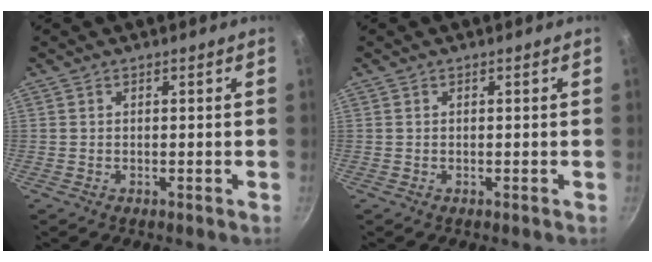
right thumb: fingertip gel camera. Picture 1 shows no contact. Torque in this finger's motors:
{"motor_torque": [-0.17, 0.18, 0.07, 0.06, 0.01]}